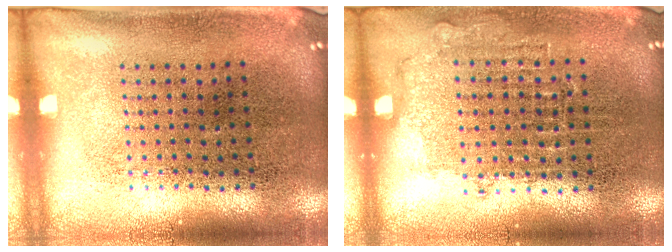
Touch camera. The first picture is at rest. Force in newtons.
{"total": 0.8, "press": 0.8, "slide": 0.3}